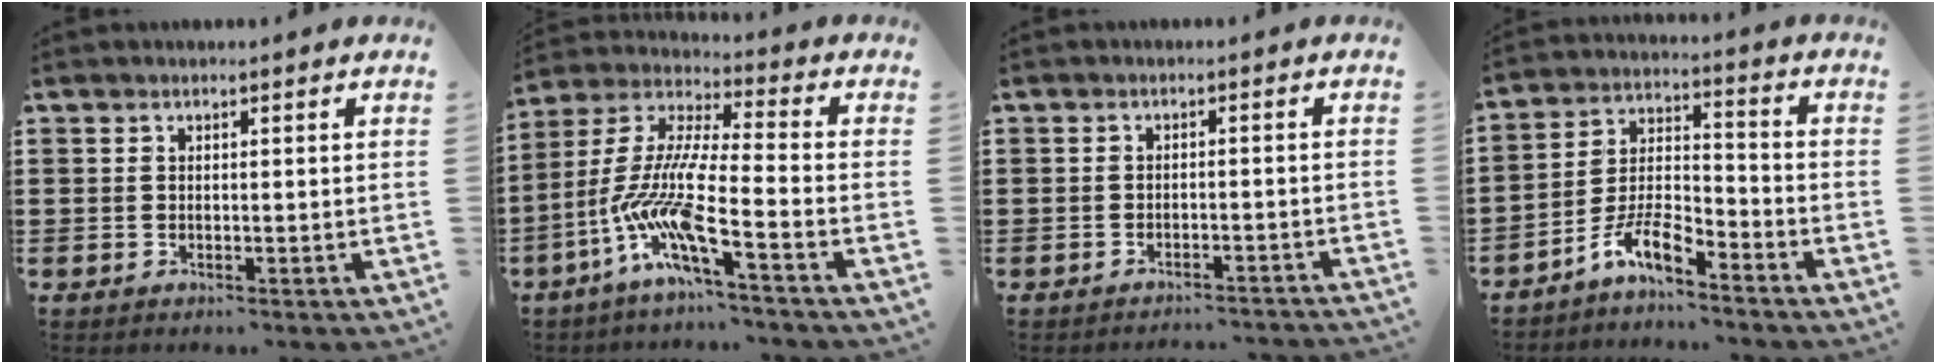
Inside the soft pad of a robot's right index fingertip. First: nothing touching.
{"total": 11.1, "force": [-6.4, 0.9, 9.1], "torque": [-0.227, -0.038, -0.143]}
{"total": 1.9, "force": [-1.9, 0.0, 0.0], "torque": [-0.005, 0.002, -0.042]}
{"total": 7.4, "force": [-6.0, 1.8, 3.9], "torque": [-0.090, -0.002, -0.120]}